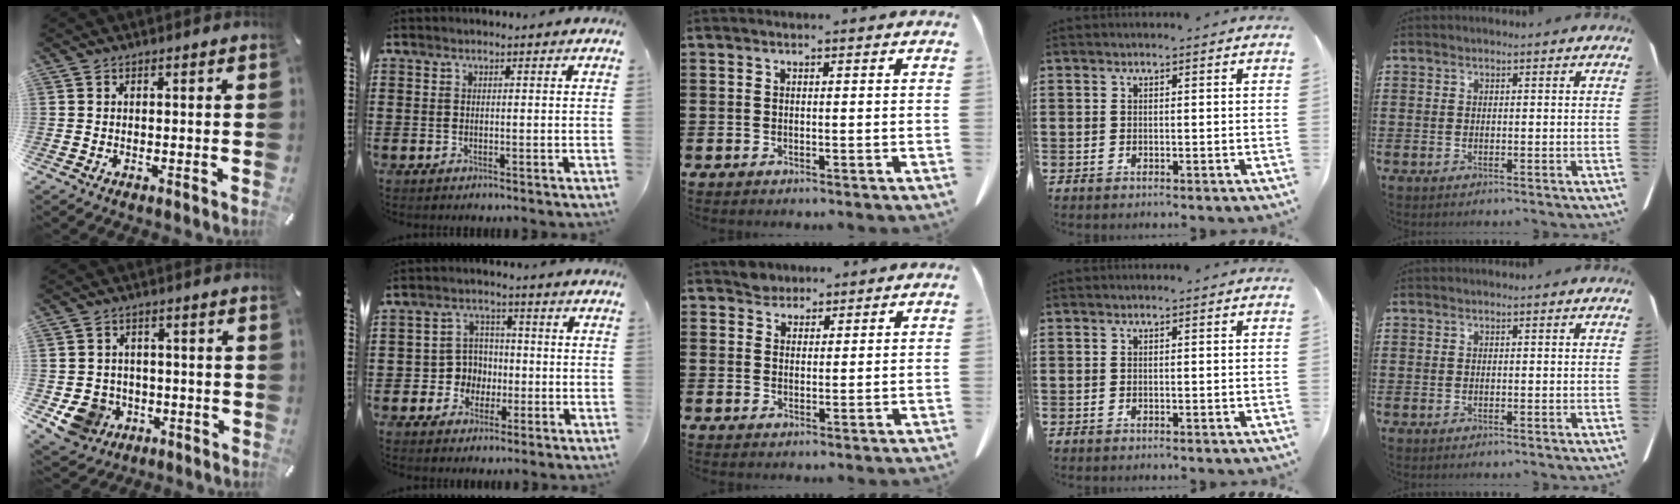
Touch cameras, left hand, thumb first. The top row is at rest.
{"thumb": {"total": 8.4, "force": [-2.5, 7.7, 2.3], "torque": [-0.059, 0.014, -0.045]}, "index": {"total": 5.0, "force": [-1.1, 4.7, 1.2], "torque": [-0.040, 0.012, -0.021]}, "middle": {"total": 2.7, "force": [2.5, 1.1, 0.1], "torque": [0.000, 0.000, 0.048]}}